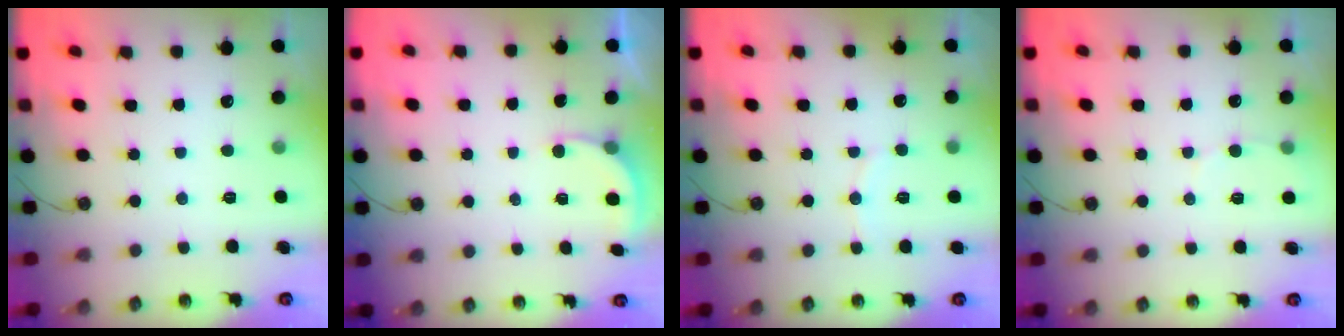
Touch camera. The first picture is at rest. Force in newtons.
{"total": 2.6, "press": 2.6, "slide": 0.2}
{"total": 4.5, "press": 4.4, "slide": 1.0}
{"total": 3.9, "press": 3.8, "slide": 0.4}